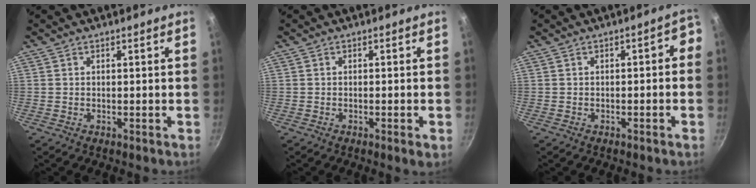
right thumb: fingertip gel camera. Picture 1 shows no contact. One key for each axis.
{"total": 1.7, "fx": -0.7, "fy": 0.1, "fz": 1.5, "tx": -0.030, "ty": -0.001, "tz": -0.013}
{"total": 3.3, "fx": -0.9, "fy": 1.7, "fz": 2.7, "tx": -0.015, "ty": 0.034, "tz": -0.006}